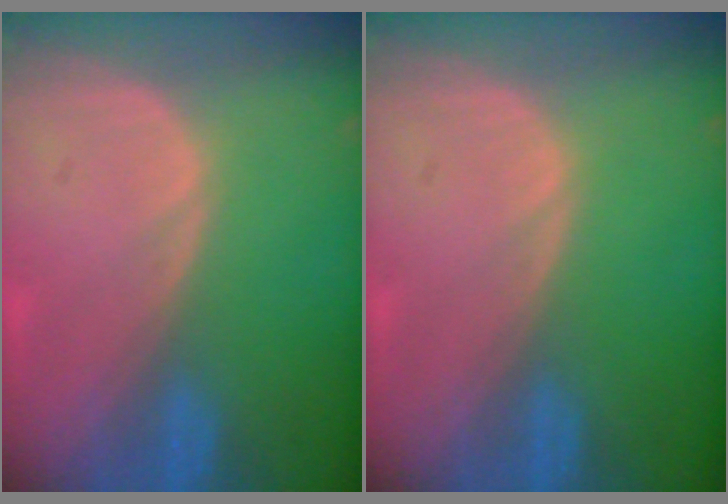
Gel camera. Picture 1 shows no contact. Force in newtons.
{"total": 0.0}